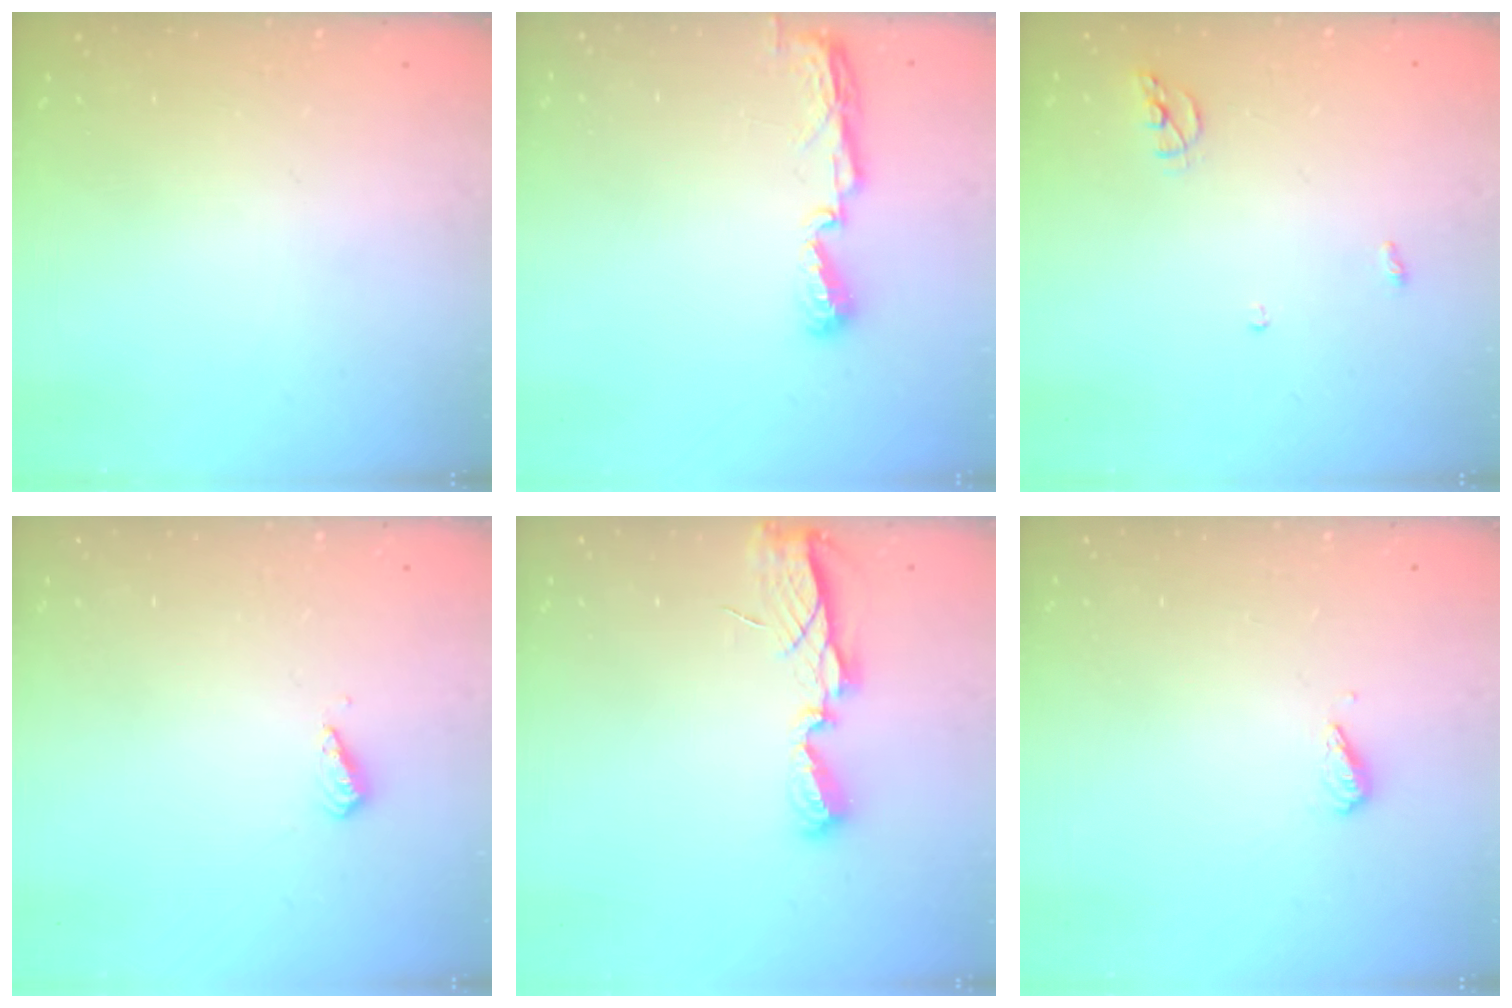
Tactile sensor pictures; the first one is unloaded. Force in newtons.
{"total": 5.8, "press": 5.8, "slide": 0.5}
{"total": 5.5, "press": 5.5, "slide": 0.2}
{"total": 2.8, "press": 2.8, "slide": 0.7}
{"total": 6.2, "press": 6.2, "slide": 0.0}
{"total": 3.6, "press": 3.6, "slide": 0.5}